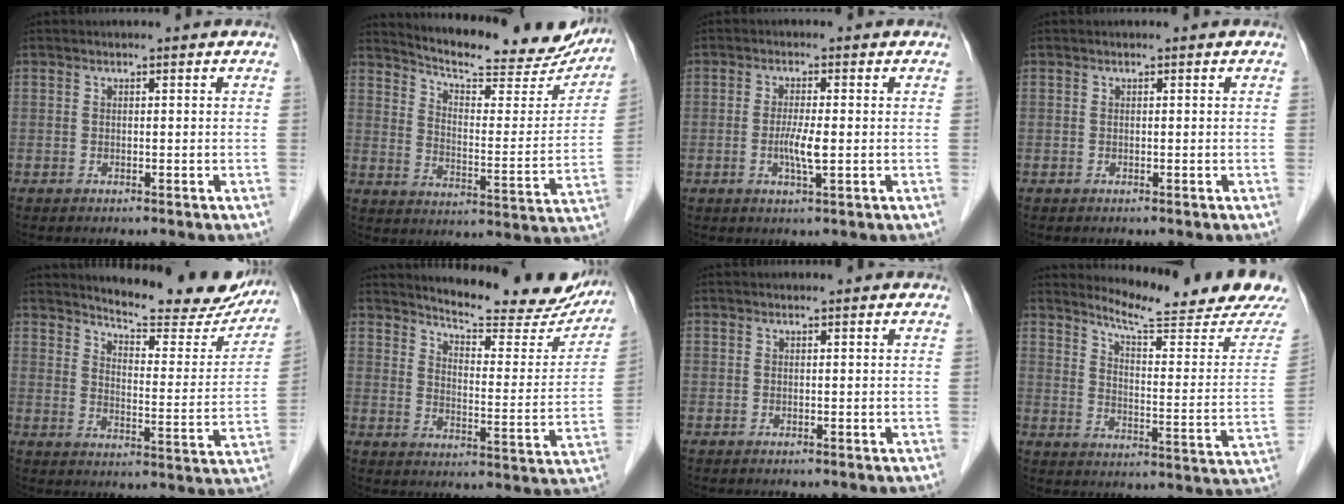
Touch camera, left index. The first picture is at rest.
{"total": 23.2, "force": [21.0, 4.6, 8.7], "torque": [-0.114, -0.047, 0.266]}
{"total": 3.6, "force": [-0.6, 0.5, 3.5], "torque": [-0.064, -0.008, -0.009]}
{"total": 0.0}
{"total": 18.9, "force": [17.3, 3.9, 6.5], "torque": [-0.071, -0.055, 0.211]}
{"total": 20.5, "force": [18.6, 4.1, 7.5], "torque": [-0.088, -0.058, 0.228]}
{"total": 0.9, "force": [0.8, 0.3, 0.1], "torque": [-0.002, 0.008, 0.013]}
{"total": 17.3, "force": [16.5, -0.7, 5.3], "torque": [-0.079, -0.101, 0.210]}